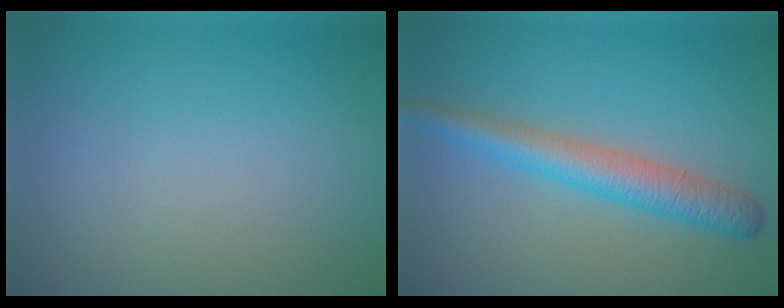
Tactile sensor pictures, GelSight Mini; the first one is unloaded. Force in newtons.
{"total": 4.4, "press": 4.4, "slide": 0.1}